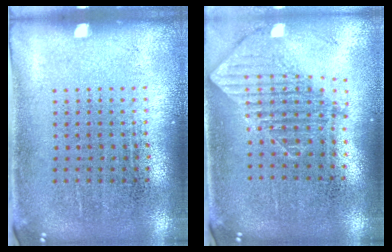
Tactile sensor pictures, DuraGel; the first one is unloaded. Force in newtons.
{"total": 1.6, "press": 1.3, "slide": 0.9}